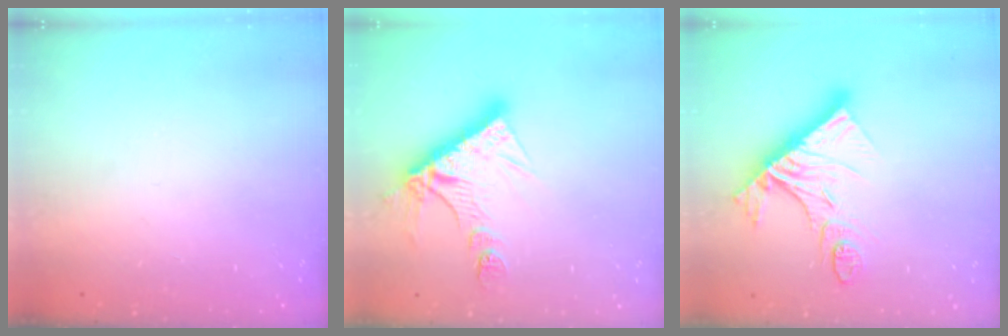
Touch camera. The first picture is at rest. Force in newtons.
{"total": 13.5, "press": 13.4, "slide": 1.2}
{"total": 18.3, "press": 18.2, "slide": 1.8}